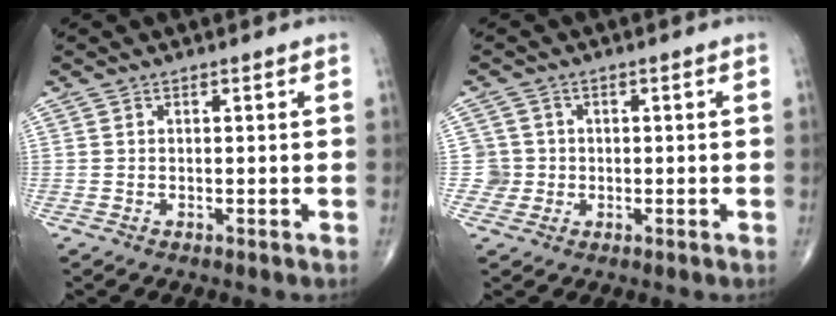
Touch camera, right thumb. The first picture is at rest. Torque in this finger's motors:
{"motor_torque": [0.13, 0.09, 0.14, 0.08, 0.00]}